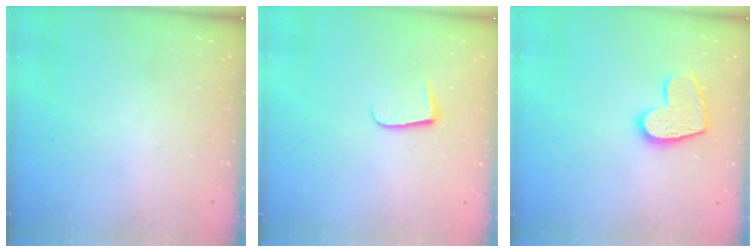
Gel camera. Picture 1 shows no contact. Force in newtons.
{"total": 6.5, "press": 6.5, "slide": 0.8}
{"total": 12.1, "press": 12.0, "slide": 0.8}